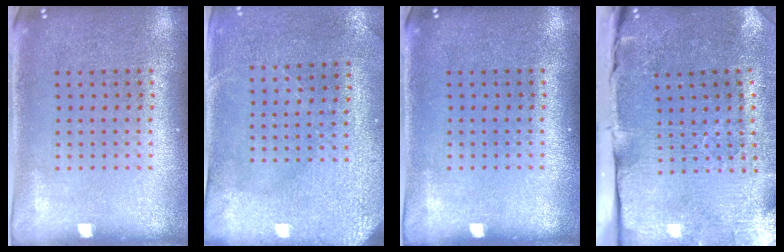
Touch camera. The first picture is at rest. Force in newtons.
{"total": 2.9, "press": 2.7, "slide": 1.1}
{"total": 0.0}
{"total": 4.7, "press": 3.9, "slide": 2.6}